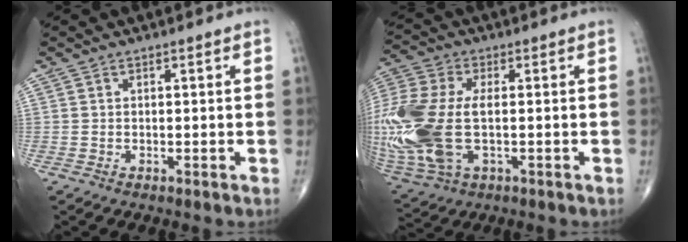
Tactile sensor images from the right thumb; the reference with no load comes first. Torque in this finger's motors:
{"motor_torque": [1.77, 1.77, 1.88, 0.24, 0.26]}